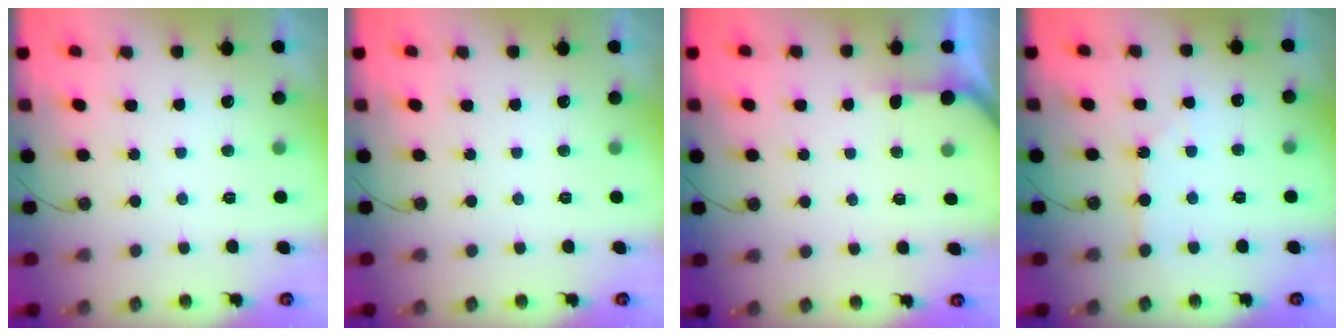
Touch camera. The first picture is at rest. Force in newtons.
{"total": 0.0}
{"total": 2.5, "press": 2.5, "slide": 0.2}
{"total": 2.3, "press": 2.2, "slide": 0.4}